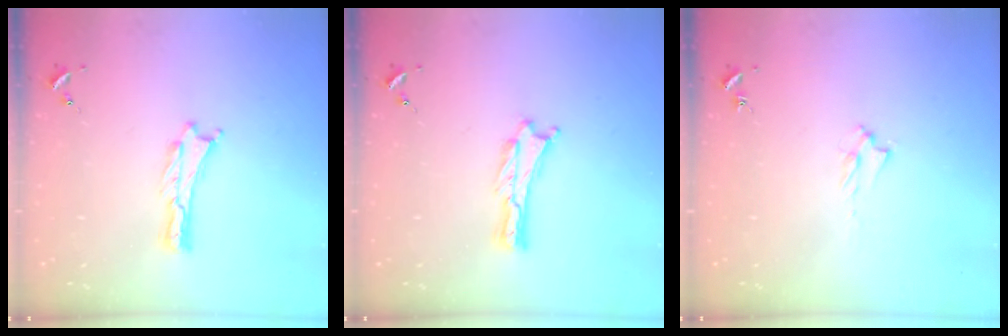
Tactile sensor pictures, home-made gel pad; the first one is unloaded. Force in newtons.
{"total": 0.0}
{"total": 1.7, "press": 1.6, "slide": 0.3}